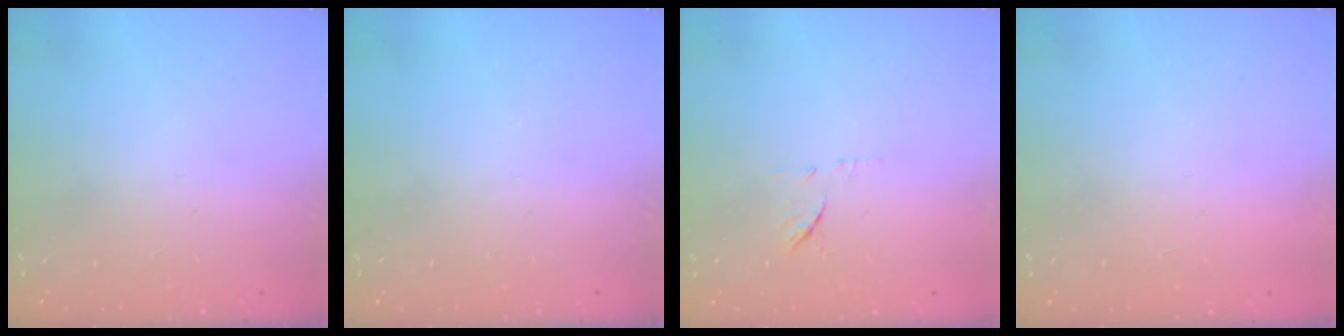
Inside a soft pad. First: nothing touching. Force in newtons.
{"total": 0.0}
{"total": 6.4, "press": 6.3, "slide": 0.8}
{"total": 1.7, "press": 1.7, "slide": 0.1}